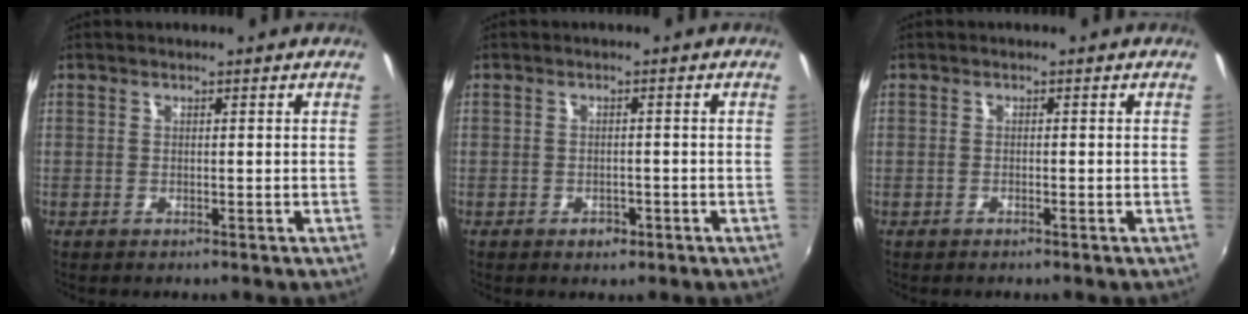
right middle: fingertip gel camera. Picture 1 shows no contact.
{"total": 2.2, "force": [-1.3, 1.5, 1.0], "torque": [-0.018, -0.001, -0.017]}
{"total": 0.5, "force": [-0.5, 0.1, 0.2], "torque": [-0.003, -0.002, -0.011]}